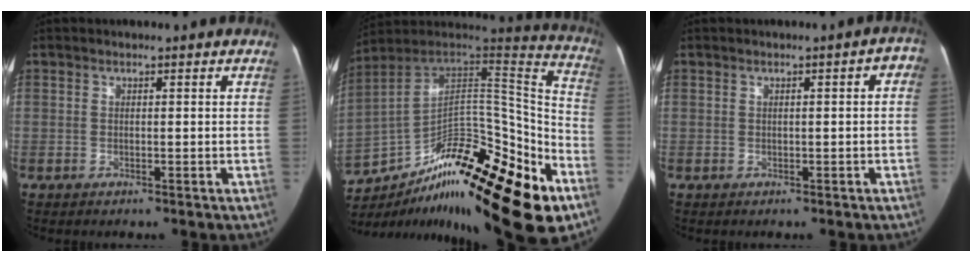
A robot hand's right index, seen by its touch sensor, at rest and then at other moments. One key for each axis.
{"total": 29.2, "fx": -16.3, "fy": 8.0, "fz": 22.9, "tx": -0.278, "ty": 0.040, "tz": -0.250}
{"total": 2.5, "fx": 0.1, "fy": 0.7, "fz": 2.3, "tx": -0.021, "ty": 0.015, "tz": -0.001}